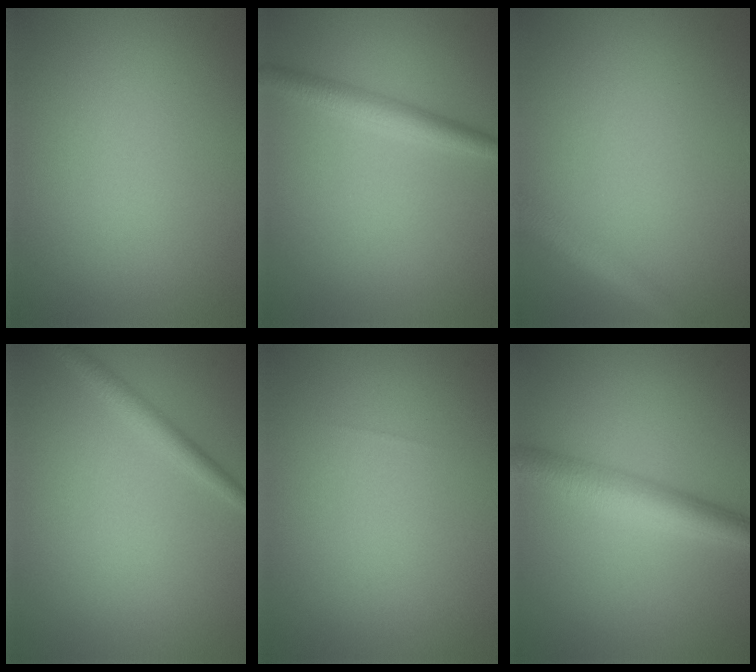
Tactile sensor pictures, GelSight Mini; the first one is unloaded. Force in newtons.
{"total": 2.7, "press": 2.7, "slide": 0.1}
{"total": 2.8, "press": 2.8, "slide": 0.1}
{"total": 1.9, "press": 1.9, "slide": 0.1}
{"total": 0.0}
{"total": 4.3, "press": 4.3, "slide": 0.1}